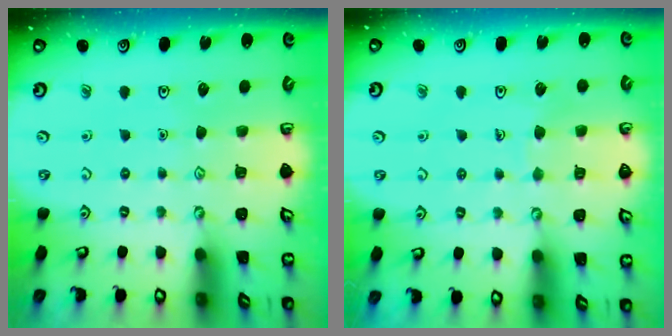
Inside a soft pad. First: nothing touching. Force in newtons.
{"total": 3.4, "press": 3.4, "slide": 0.1}